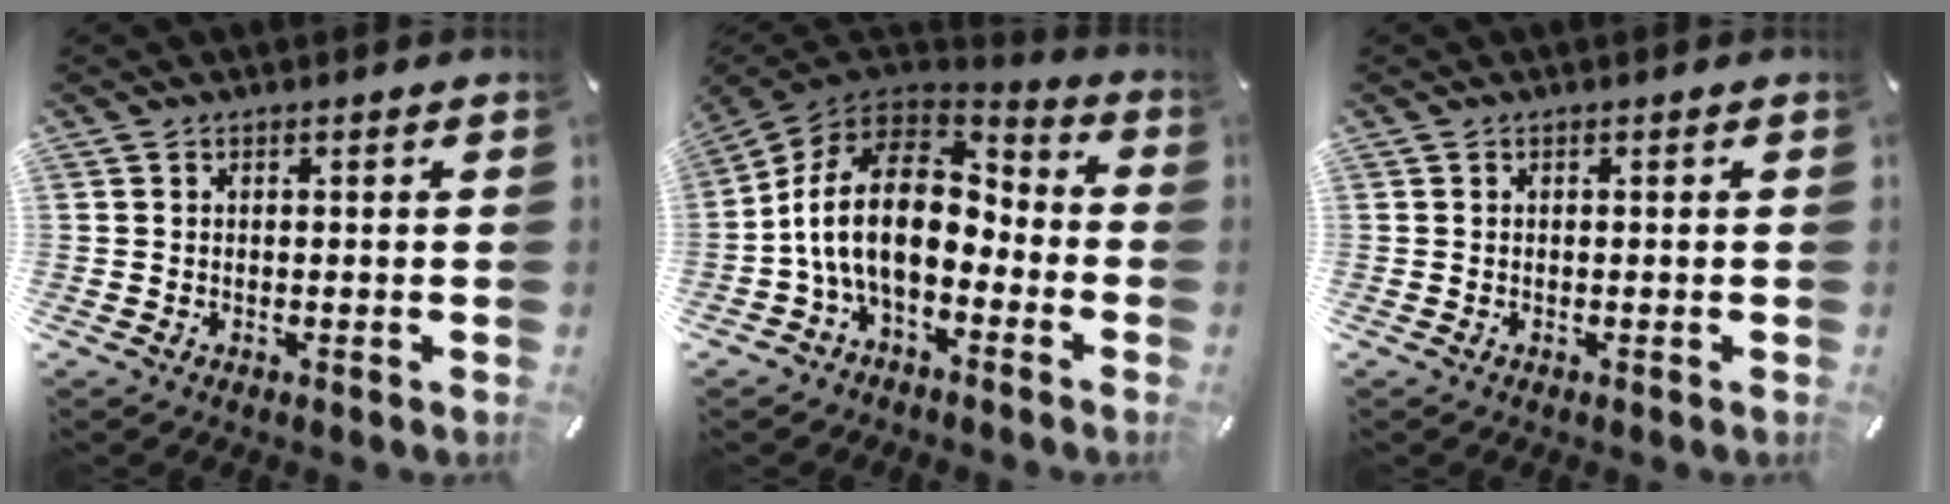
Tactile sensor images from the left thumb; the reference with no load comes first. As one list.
[{"total": 18.1, "force": [-2.2, 11.4, 13.9], "torque": [-0.289, 0.019, -0.038]}, {"total": 0.0}]